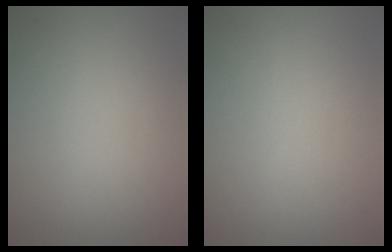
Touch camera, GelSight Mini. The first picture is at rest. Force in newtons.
{"total": 0.0}